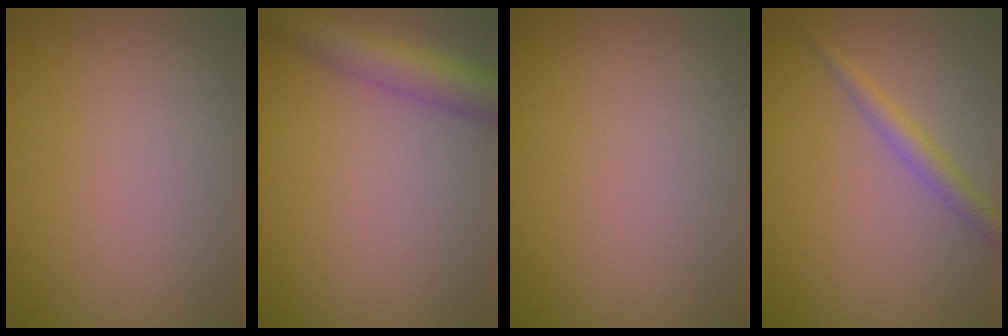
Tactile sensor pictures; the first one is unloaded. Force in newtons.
{"total": 4.9, "press": 4.9, "slide": 0.2}
{"total": 0.0}
{"total": 2.0, "press": 2.0, "slide": 0.0}